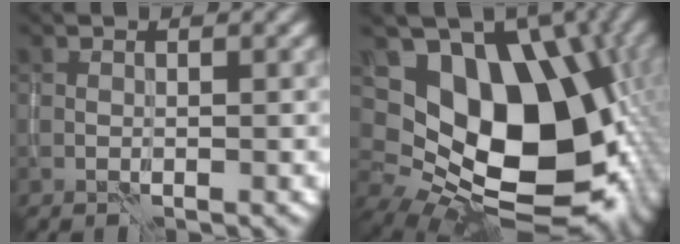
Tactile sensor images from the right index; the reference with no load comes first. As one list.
[{"total": 16.7, "force": [2.2, 11.5, 11.9], "torque": [-0.175, -0.016, 0.057]}]